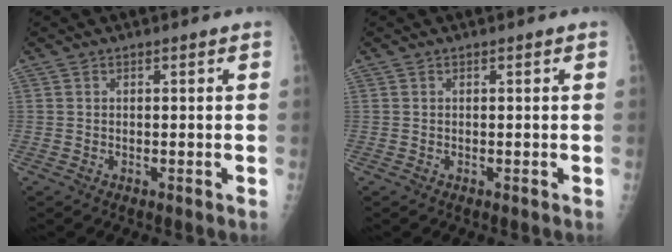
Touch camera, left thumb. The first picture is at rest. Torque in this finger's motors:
{"motor_torque": [0.00, 0.00, -0.05, -0.05, 0.00]}